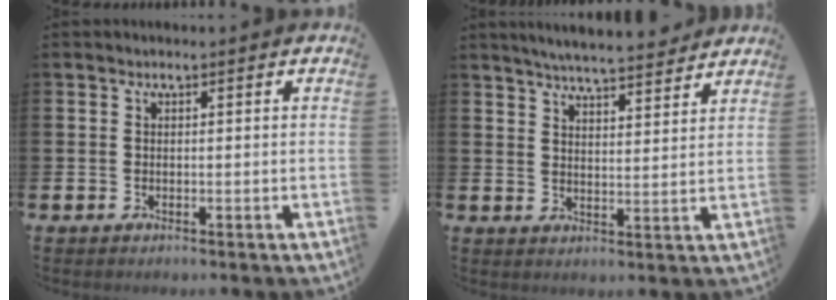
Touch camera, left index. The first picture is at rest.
{"total": 5.6, "force": [5.4, 0.3, 1.1], "torque": [-0.027, -0.037, 0.094]}